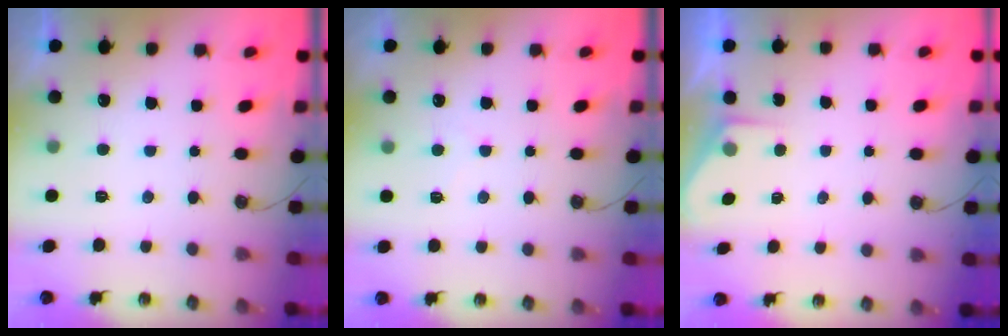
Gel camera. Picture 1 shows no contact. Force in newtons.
{"total": 4.1, "press": 4.1, "slide": 0.4}
{"total": 2.2, "press": 2.2, "slide": 0.3}